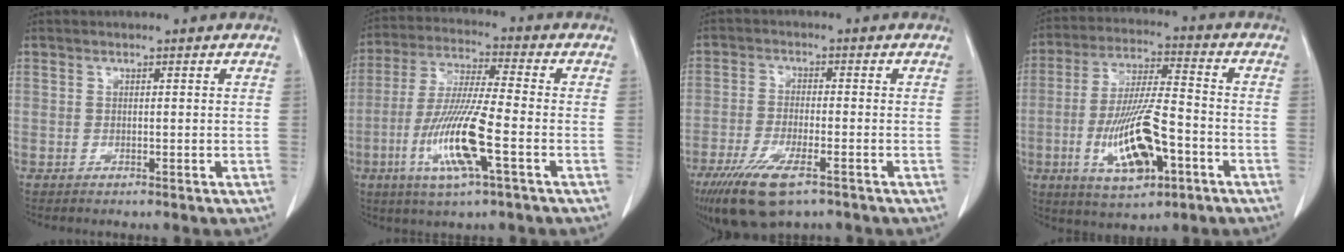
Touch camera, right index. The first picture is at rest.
{"total": 12.9, "force": [-4.2, 0.8, 12.1], "torque": [-0.248, -0.015, -0.082]}
{"total": 9.9, "force": [-6.2, 2.6, 7.3], "torque": [-0.139, -0.022, -0.106]}
{"total": 13.9, "force": [-4.6, 3.7, 12.6], "torque": [-0.247, -0.005, -0.075]}